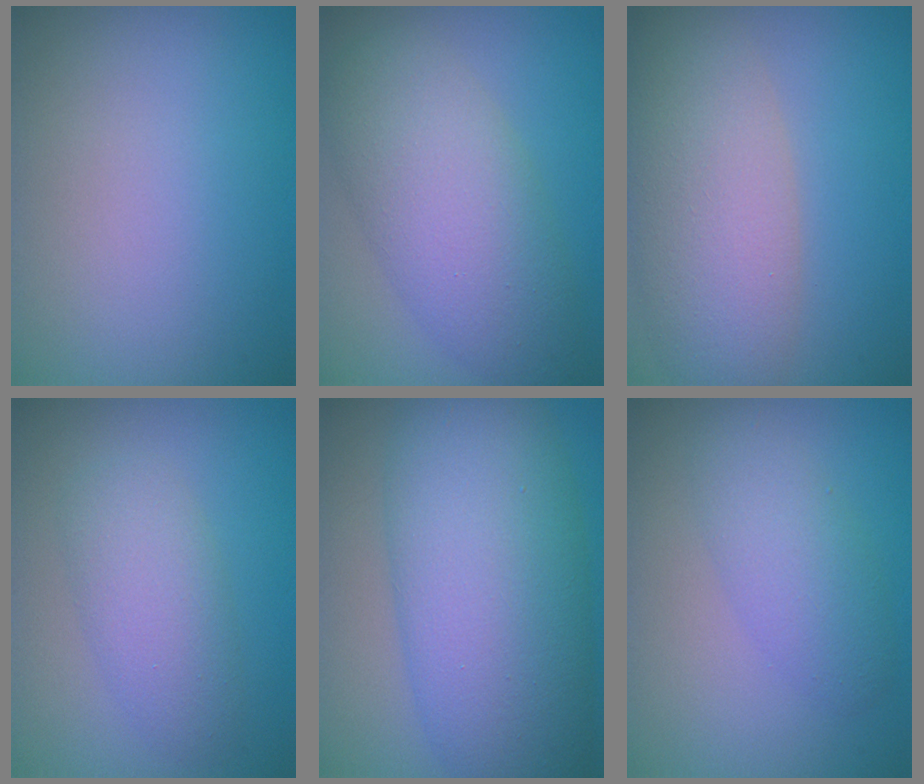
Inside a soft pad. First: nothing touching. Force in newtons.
{"total": 7.5, "press": 7.5, "slide": 0.3}
{"total": 6.9, "press": 6.9, "slide": 0.3}
{"total": 3.8, "press": 3.8, "slide": 0.1}
{"total": 11.8, "press": 11.8, "slide": 0.1}
{"total": 3.2, "press": 3.2, "slide": 0.1}